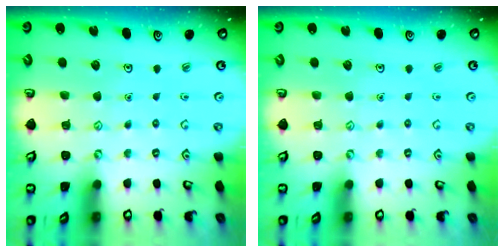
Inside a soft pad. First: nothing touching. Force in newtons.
{"total": 0.0}